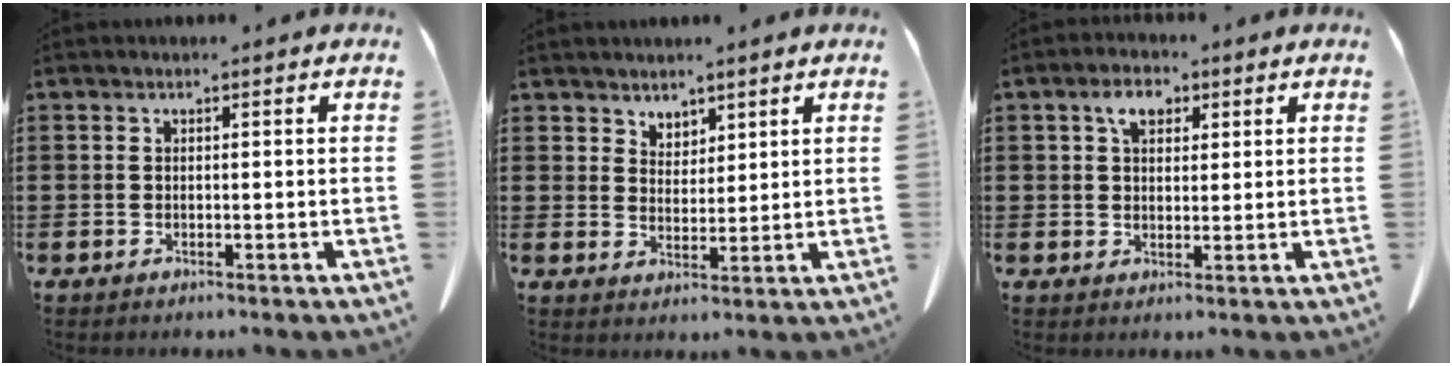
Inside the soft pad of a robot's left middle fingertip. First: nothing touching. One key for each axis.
{"total": 3.1, "fx": 2.7, "fy": 1.4, "fz": 0.0, "tx": -0.008, "ty": -0.001, "tz": 0.052}
{"total": 4.1, "fx": 2.0, "fy": 2.5, "fz": 2.4, "tx": -0.041, "ty": 0.007, "tz": 0.031}